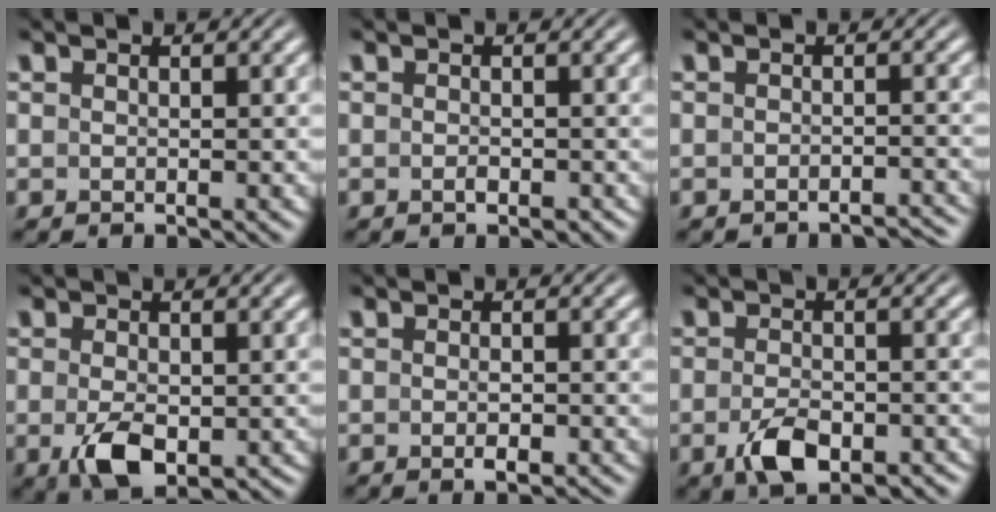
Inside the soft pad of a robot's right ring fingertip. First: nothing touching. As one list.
[{"total": 0.8, "force": [-0.6, 0.1, 0.4], "torque": [-0.004, -0.002, -0.007]}, {"total": 2.7, "force": [-2.7, 0.0, 0.4], "torque": [-0.008, -0.005, -0.039]}, {"total": 4.7, "force": [-2.0, 2.3, 3.5], "torque": [-0.071, -0.030, -0.016]}, {"total": 1.4, "force": [-1.0, 0.3, 1.0], "torque": [-0.013, 0.000, -0.015]}, {"total": 4.2, "force": [-2.8, 1.5, 2.7], "torque": [-0.044, -0.011, -0.040]}]